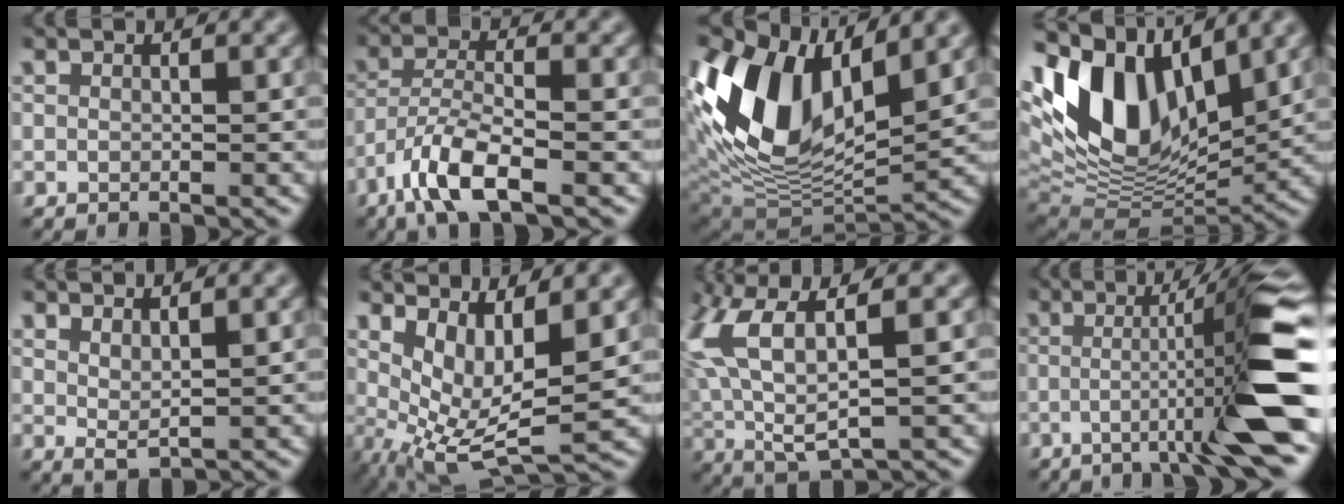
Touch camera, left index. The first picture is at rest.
{"total": 5.4, "force": [-3.9, 0.9, 3.6], "torque": [-0.070, 0.002, -0.079]}
{"total": 12.6, "force": [3.1, 7.0, 10.1], "torque": [-0.199, 0.005, 0.058]}
{"total": 13.6, "force": [4.7, 7.5, 10.3], "torque": [-0.199, 0.016, 0.091]}
{"total": 1.6, "force": [1.3, 0.1, 0.9], "torque": [-0.013, 0.000, 0.032]}
{"total": 6.8, "force": [0.9, 2.2, 6.4], "torque": [-0.120, -0.005, 0.029]}
{"total": 8.9, "force": [1.8, 3.6, 7.9], "torque": [-0.193, 0.011, 0.043]}
{"total": 9.3, "force": [-1.7, 0.3, 9.2], "torque": [-0.125, 0.002, -0.025]}